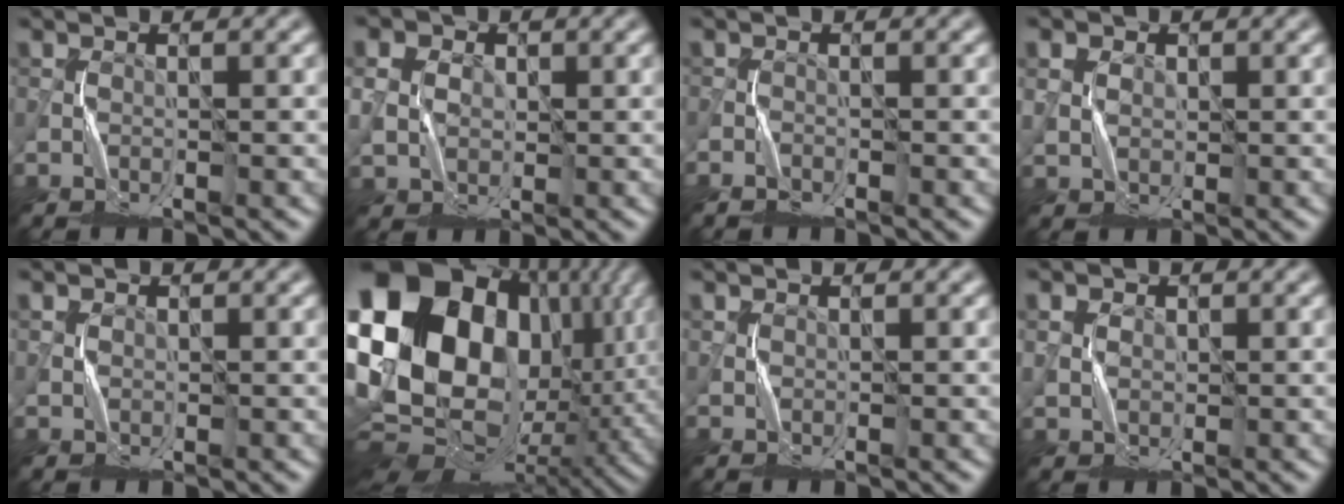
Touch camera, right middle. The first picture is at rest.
{"total": 6.3, "force": [2.3, 4.9, 3.2], "torque": [-0.077, 0.026, 0.024]}
{"total": 0.9, "force": [-0.7, 0.4, 0.3], "torque": [-0.006, 0.001, -0.016]}
{"total": 3.0, "force": [1.6, 2.2, 1.4], "torque": [-0.042, 0.005, 0.033]}
{"total": 1.0, "force": [0.7, 0.6, 0.2], "torque": [-0.004, -0.002, 0.016]}
{"total": 22.2, "force": [3.7, 15.6, 15.4], "torque": [-0.298, 0.002, 0.061]}
{"total": 0.7, "force": [0.7, 0.3, 0.1], "torque": [-0.003, -0.001, 0.016]}
{"total": 2.6, "force": [1.4, 1.9, 1.1], "torque": [-0.036, 0.003, 0.034]}